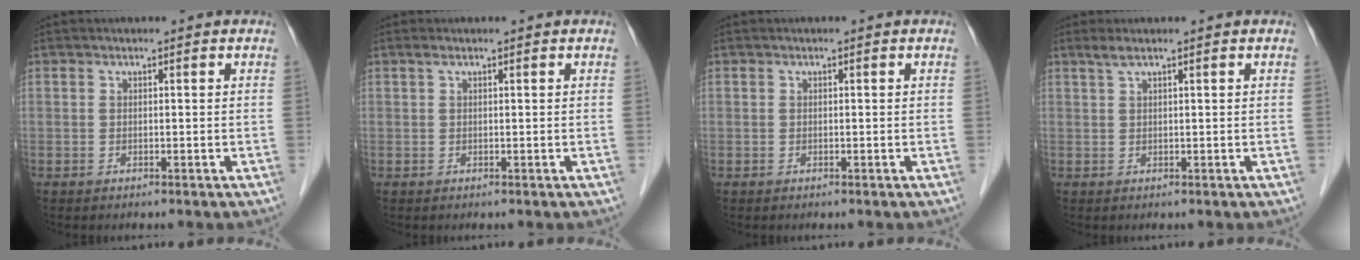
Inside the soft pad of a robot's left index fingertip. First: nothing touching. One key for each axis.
{"total": 0.9, "fx": 0.6, "fy": 0.1, "fz": 0.5, "tx": -0.018, "ty": 0.014, "tz": 0.015}
{"total": 0.0}
{"total": 1.6, "fx": 1.2, "fy": -0.1, "fz": 1.0, "tx": -0.029, "ty": 0.013, "tz": 0.028}